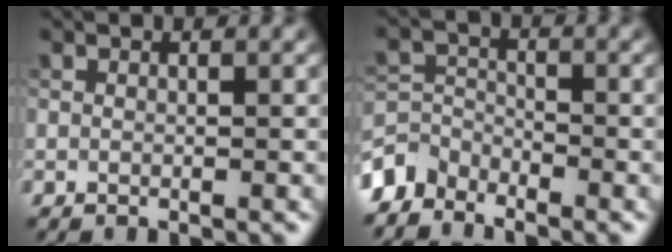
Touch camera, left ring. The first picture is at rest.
{"total": 3.4, "force": [-3.1, 1.5, 0.3], "torque": [-0.004, 0.001, -0.077]}